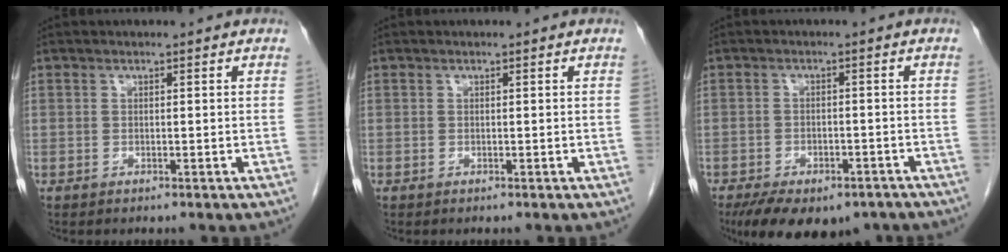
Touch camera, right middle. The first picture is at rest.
{"total": 0.0}
{"total": 14.2, "force": [-10.2, 6.8, 7.1], "torque": [-0.133, -0.006, -0.138]}